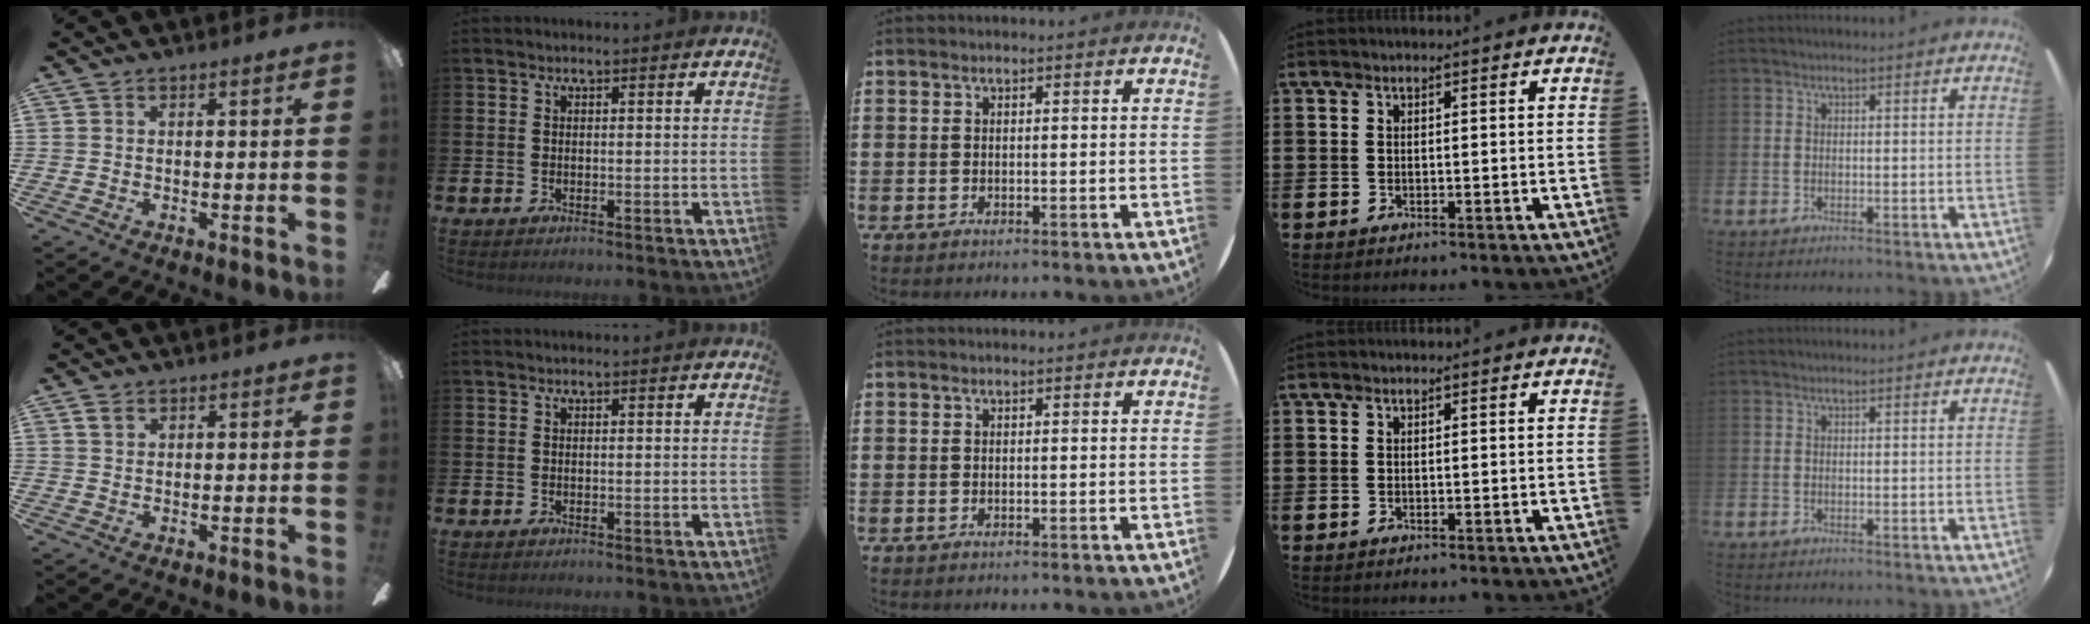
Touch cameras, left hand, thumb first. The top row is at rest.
{"thumb": {"total": 1.7, "force": [1.2, 1.0, 0.6], "torque": [-0.006, -0.004, 0.021]}}